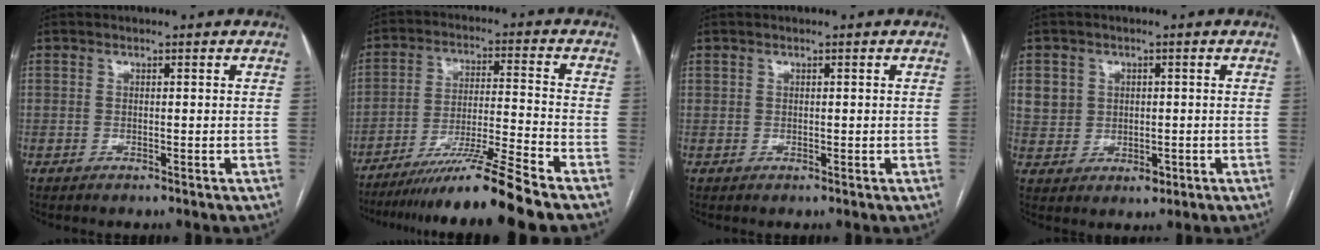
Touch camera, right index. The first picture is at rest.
{"total": 12.4, "force": [-10.1, -2.9, 6.6], "torque": [-0.103, -0.021, -0.175]}
{"total": 0.7, "force": [0.4, 0.6, 0.2], "torque": [0.001, 0.003, 0.008]}
{"total": 5.6, "force": [0.9, 5.3, 1.7], "torque": [-0.026, 0.006, 0.026]}